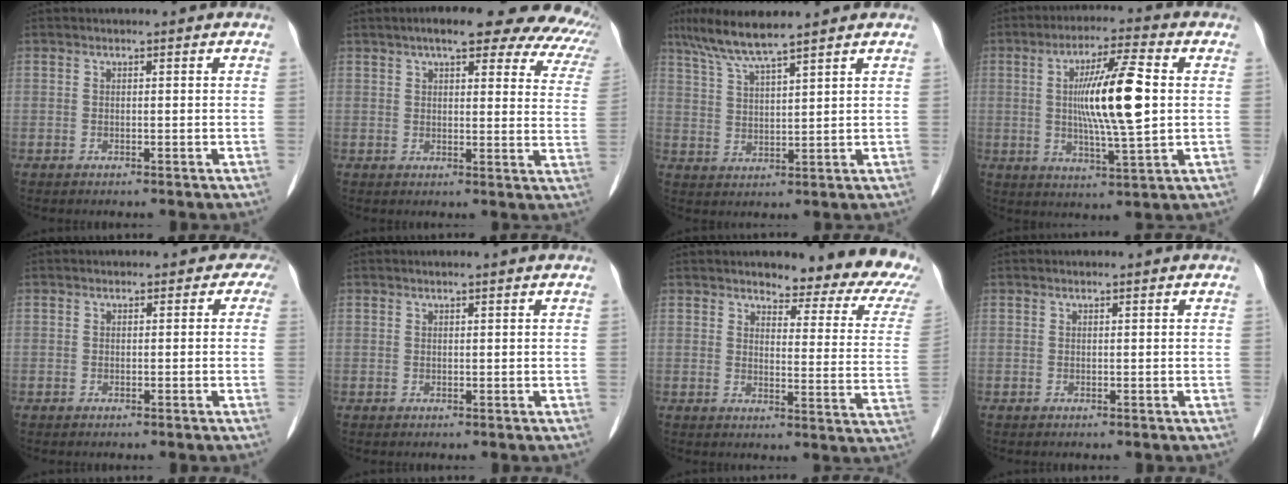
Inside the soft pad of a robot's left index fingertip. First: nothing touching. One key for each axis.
{"total": 21.0, "fx": 16.8, "fy": 5.5, "fz": 11.4, "tx": -0.132, "ty": 0.019, "tz": 0.180}
{"total": 7.5, "fx": 6.2, "fy": -0.3, "fz": 4.3, "tx": -0.086, "ty": 0.015, "tz": 0.118}
{"total": 12.3, "fx": 1.2, "fy": 1.0, "fz": 12.2, "tx": -0.220, "ty": -0.002, "tz": 0.019}
{"total": 1.7, "fx": -0.1, "fy": 1.6, "fz": 0.3, "tx": 0.020, "ty": 0.011, "tz": -0.011}
{"total": 0.8, "fx": 0.7, "fy": -0.2, "fz": 0.4, "tx": -0.013, "ty": 0.004, "tz": 0.016}
{"total": 13.2, "fx": 11.8, "fy": 3.0, "fz": 5.2, "tx": -0.039, "ty": -0.046, "tz": 0.112}
{"total": 0.0}